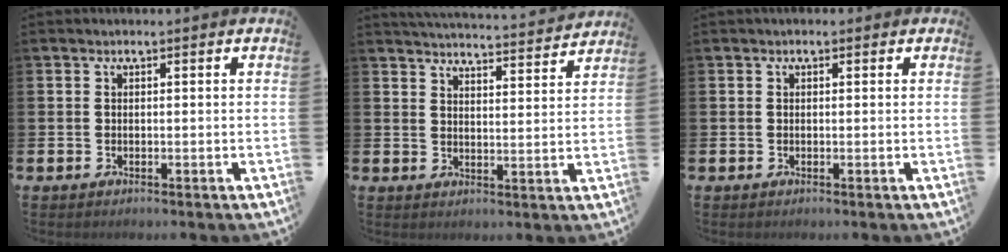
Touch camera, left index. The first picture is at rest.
{"total": 4.7, "force": [4.7, -0.1, 0.3], "torque": [-0.014, -0.039, 0.081]}
{"total": 0.6, "force": [0.1, 0.5, 0.2], "torque": [-0.001, 0.006, -0.001]}